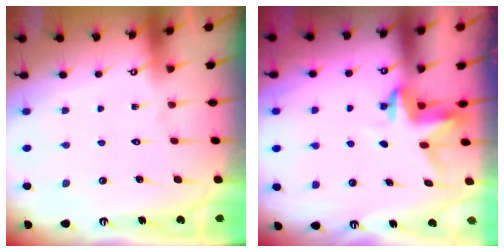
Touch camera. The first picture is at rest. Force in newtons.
{"total": 3.7, "press": 3.6, "slide": 0.3}